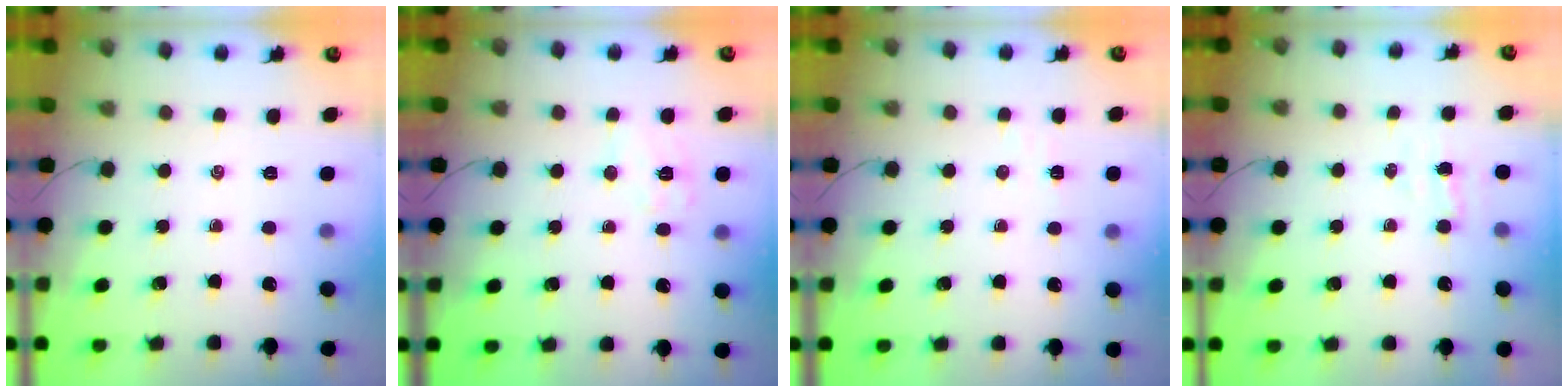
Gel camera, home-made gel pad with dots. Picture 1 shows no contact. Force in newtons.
{"total": 6.9, "press": 6.8, "slide": 1.0}
{"total": 2.9, "press": 2.8, "slide": 0.6}
{"total": 3.7, "press": 3.5, "slide": 1.1}